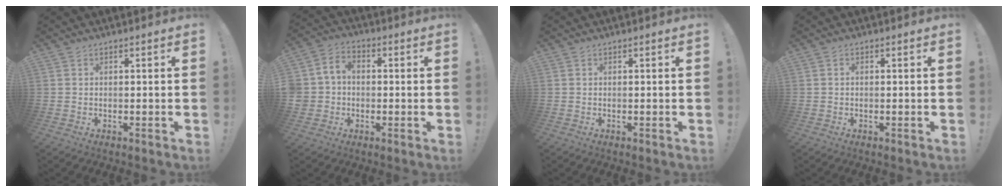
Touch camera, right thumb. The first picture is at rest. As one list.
[{"total": 6.1, "force": [-0.7, 5.6, 2.3], "torque": [-0.040, 0.015, -0.012]}, {"total": 0.0}, {"total": 0.6, "force": [-0.1, 0.4, 0.4], "torque": [-0.012, 0.004, -0.003]}]